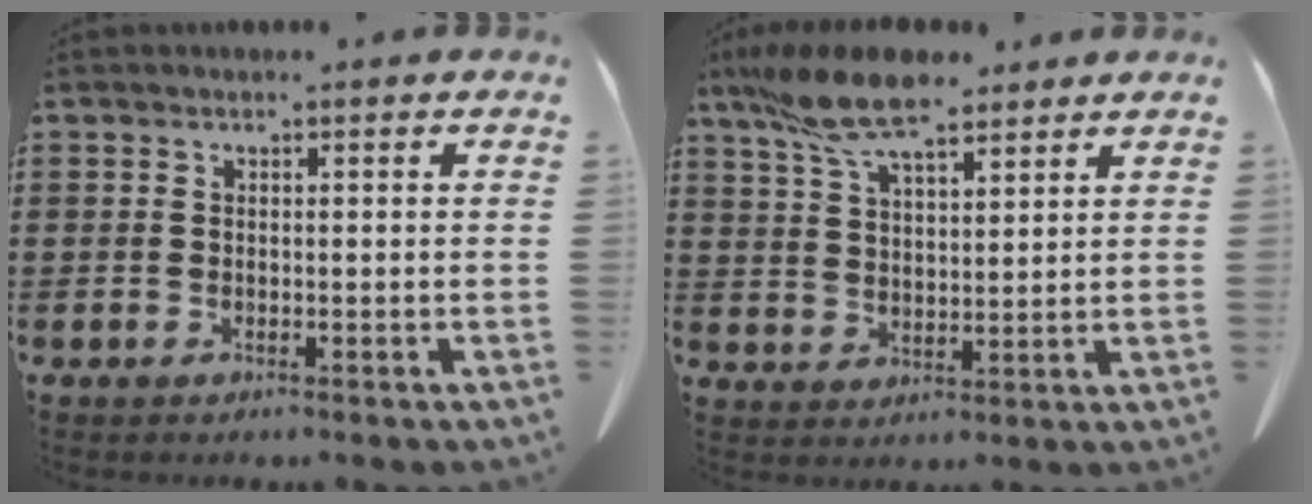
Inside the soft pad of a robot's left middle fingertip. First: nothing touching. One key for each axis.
{"total": 10.5, "fx": 8.0, "fy": 2.8, "fz": 6.1, "tx": -0.139, "ty": -0.014, "tz": 0.151}